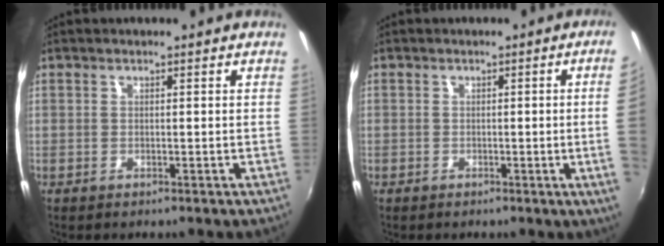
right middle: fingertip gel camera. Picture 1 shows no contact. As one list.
[{"total": 4.8, "force": [0.1, -1.8, 4.4], "torque": [-0.068, -0.008, 0.007]}]